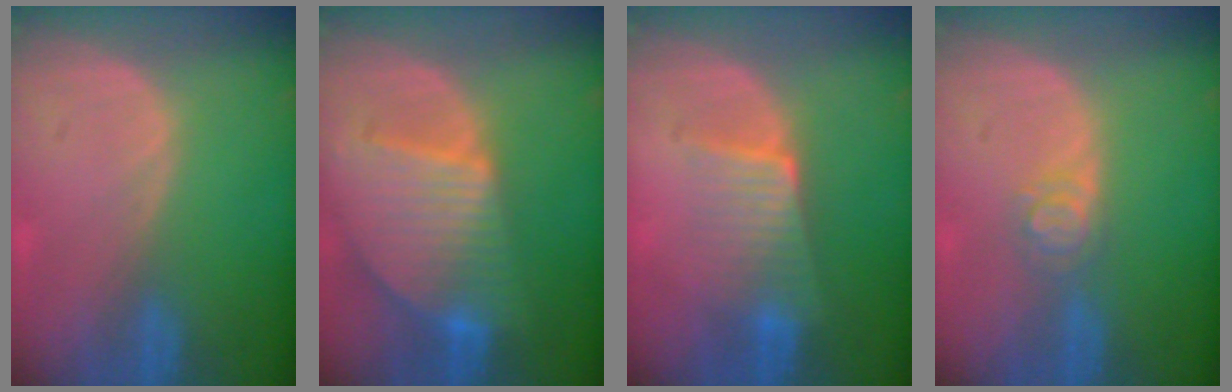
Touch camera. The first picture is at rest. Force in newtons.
{"total": 9.5, "press": 8.2, "slide": 4.8}
{"total": 6.4, "press": 5.8, "slide": 2.9}
{"total": 2.9, "press": 2.9, "slide": 0.3}